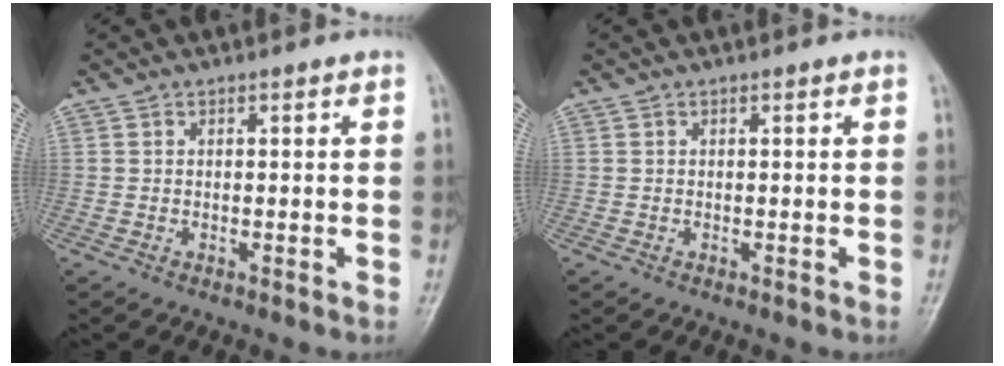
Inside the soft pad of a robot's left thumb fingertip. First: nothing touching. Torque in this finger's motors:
{"motor_torque": [0.01, 0.00, -0.07, -0.08, 0.00]}